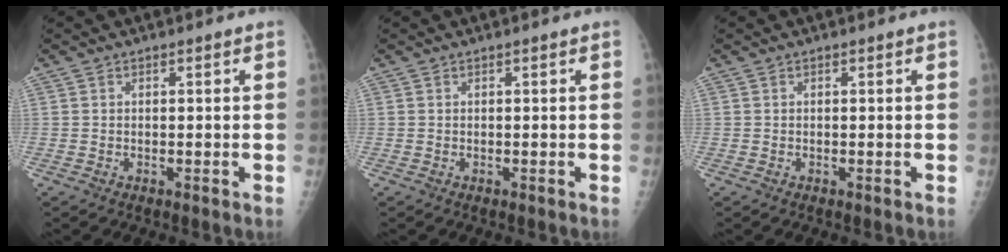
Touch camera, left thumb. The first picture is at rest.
{"total": 0.0}
{"total": 0.0}